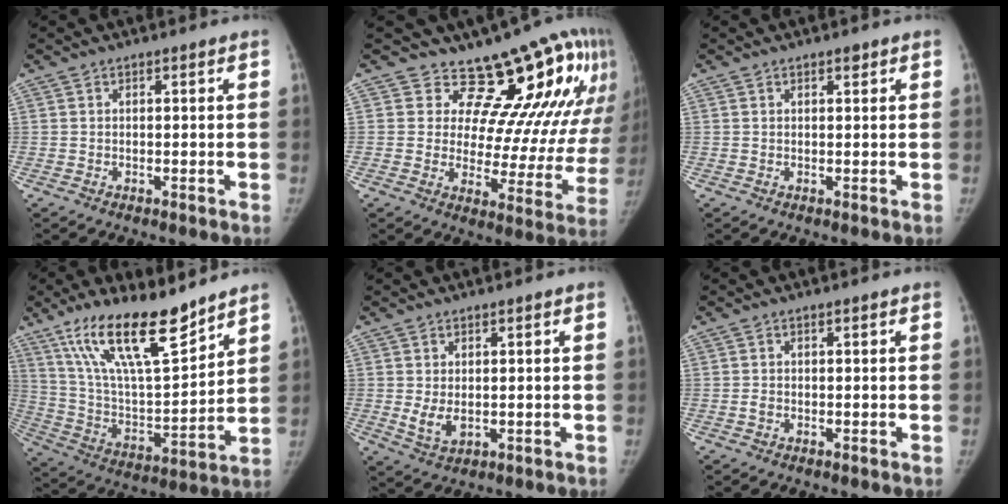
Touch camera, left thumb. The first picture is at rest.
{"total": 19.0, "force": [14.7, 7.9, 9.1], "torque": [-0.064, -0.090, 0.173]}
{"total": 1.0, "force": [0.7, 0.4, 0.6], "torque": [-0.004, -0.003, 0.009]}
{"total": 20.5, "force": [14.4, 5.5, 13.6], "torque": [-0.212, -0.070, 0.265]}
{"total": 4.0, "force": [0.2, 2.4, 3.3], "torque": [-0.056, -0.012, 0.012]}
{"total": 0.7, "force": [-0.1, 0.5, 0.4], "torque": [-0.005, 0.001, -0.003]}